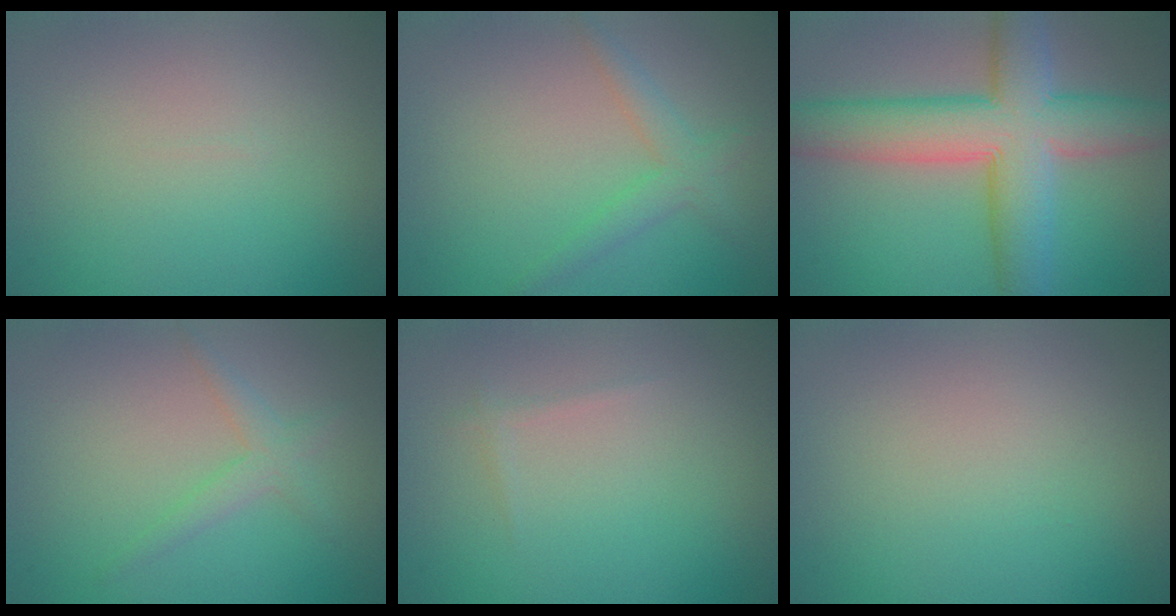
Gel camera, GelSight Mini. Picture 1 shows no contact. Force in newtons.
{"total": 2.3, "press": 2.3, "slide": 0.1}
{"total": 9.5, "press": 9.5, "slide": 0.4}
{"total": 1.8, "press": 1.8, "slide": 0.1}
{"total": 0.6, "press": 0.6, "slide": 0.0}
{"total": 0.0}